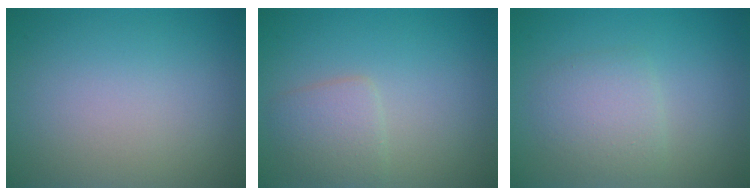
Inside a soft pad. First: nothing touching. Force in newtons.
{"total": 2.5, "press": 2.5, "slide": 0.1}
{"total": 2.6, "press": 2.6, "slide": 0.1}